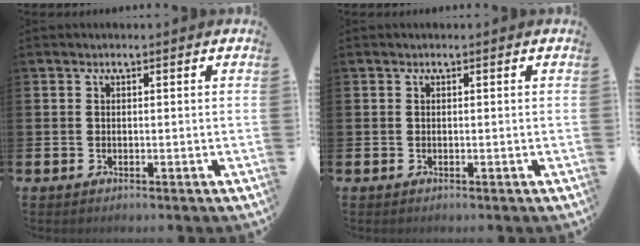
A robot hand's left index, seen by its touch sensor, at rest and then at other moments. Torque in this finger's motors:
{"motor_torque": [0.00, 0.00, 0.00, 0.00]}